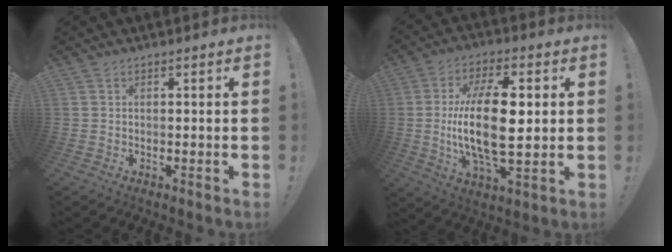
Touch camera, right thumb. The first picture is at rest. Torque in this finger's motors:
{"motor_torque": [2.41, 2.60, 1.06, -0.59, 0.35]}